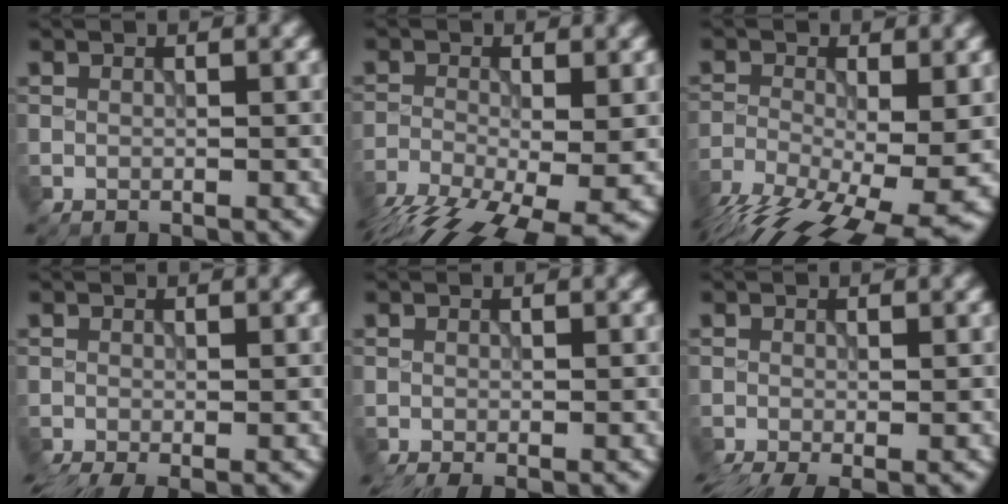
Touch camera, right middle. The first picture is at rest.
{"total": 11.3, "force": [-7.3, 4.1, 7.6], "torque": [-0.141, -0.045, -0.114]}
{"total": 13.0, "force": [-7.0, 5.1, 9.7], "torque": [-0.178, -0.037, -0.109]}
{"total": 2.9, "force": [-1.5, 0.7, 2.4], "torque": [-0.041, -0.012, -0.026]}
{"total": 1.6, "force": [-0.7, 0.4, 1.4], "torque": [-0.028, -0.010, -0.014]}
{"total": 3.8, "force": [-2.0, 1.0, 3.0], "torque": [-0.052, -0.014, -0.034]}